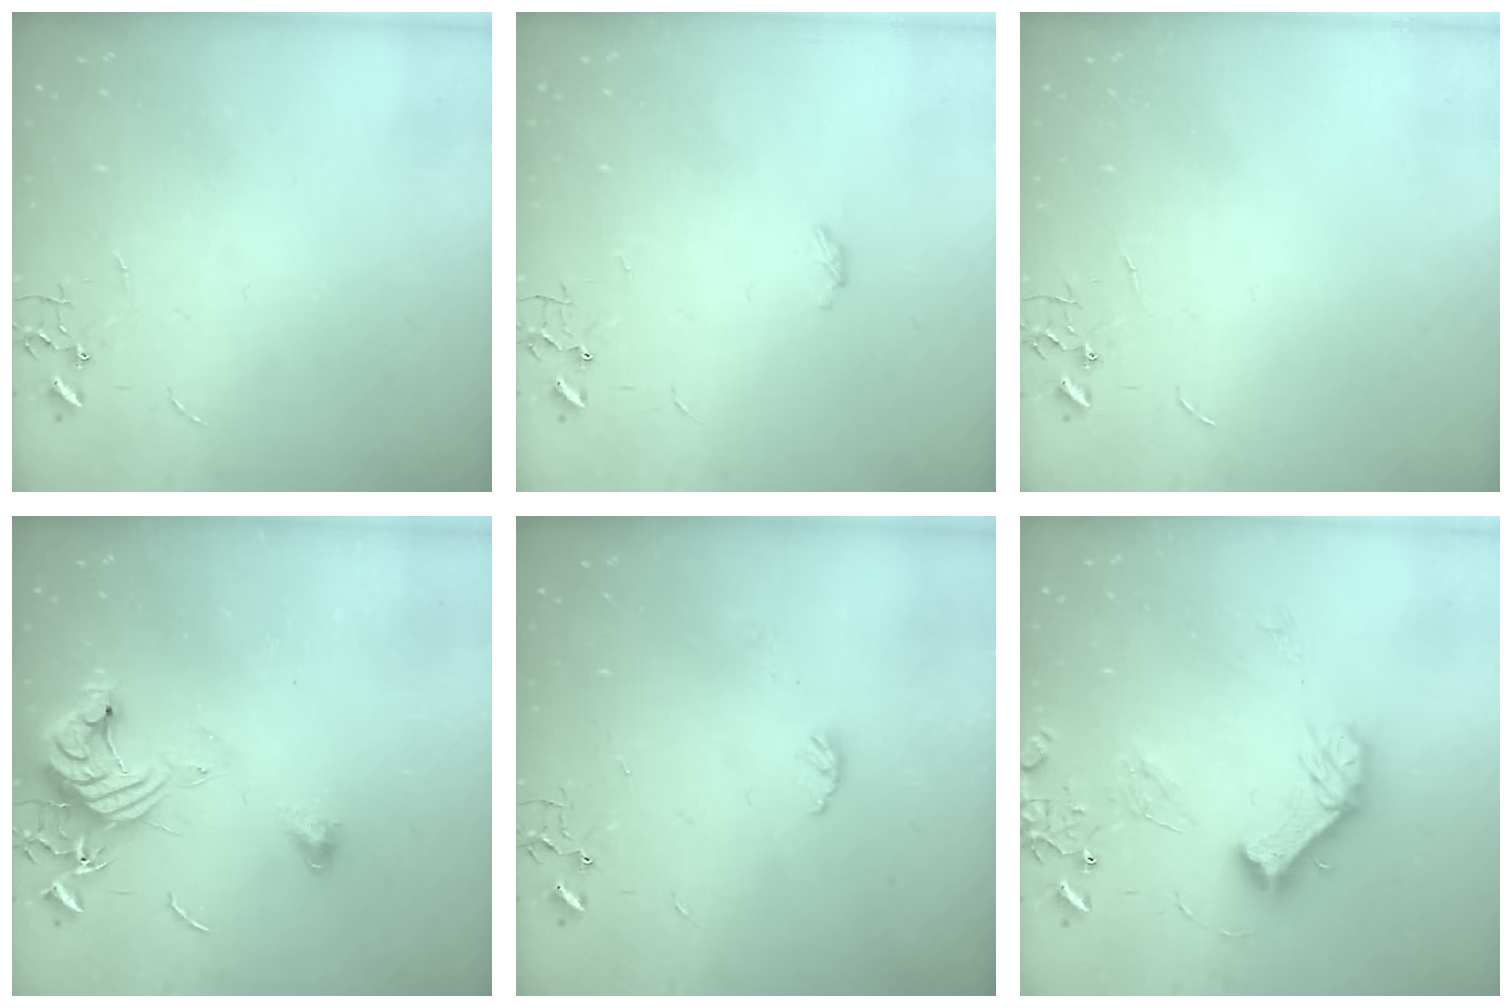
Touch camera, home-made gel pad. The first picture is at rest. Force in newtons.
{"total": 3.7, "press": 3.7, "slide": 0.5}
{"total": 0.0}
{"total": 12.2, "press": 12.1, "slide": 1.6}
{"total": 3.8, "press": 3.7, "slide": 0.4}
{"total": 14.3, "press": 14.2, "slide": 2.0}